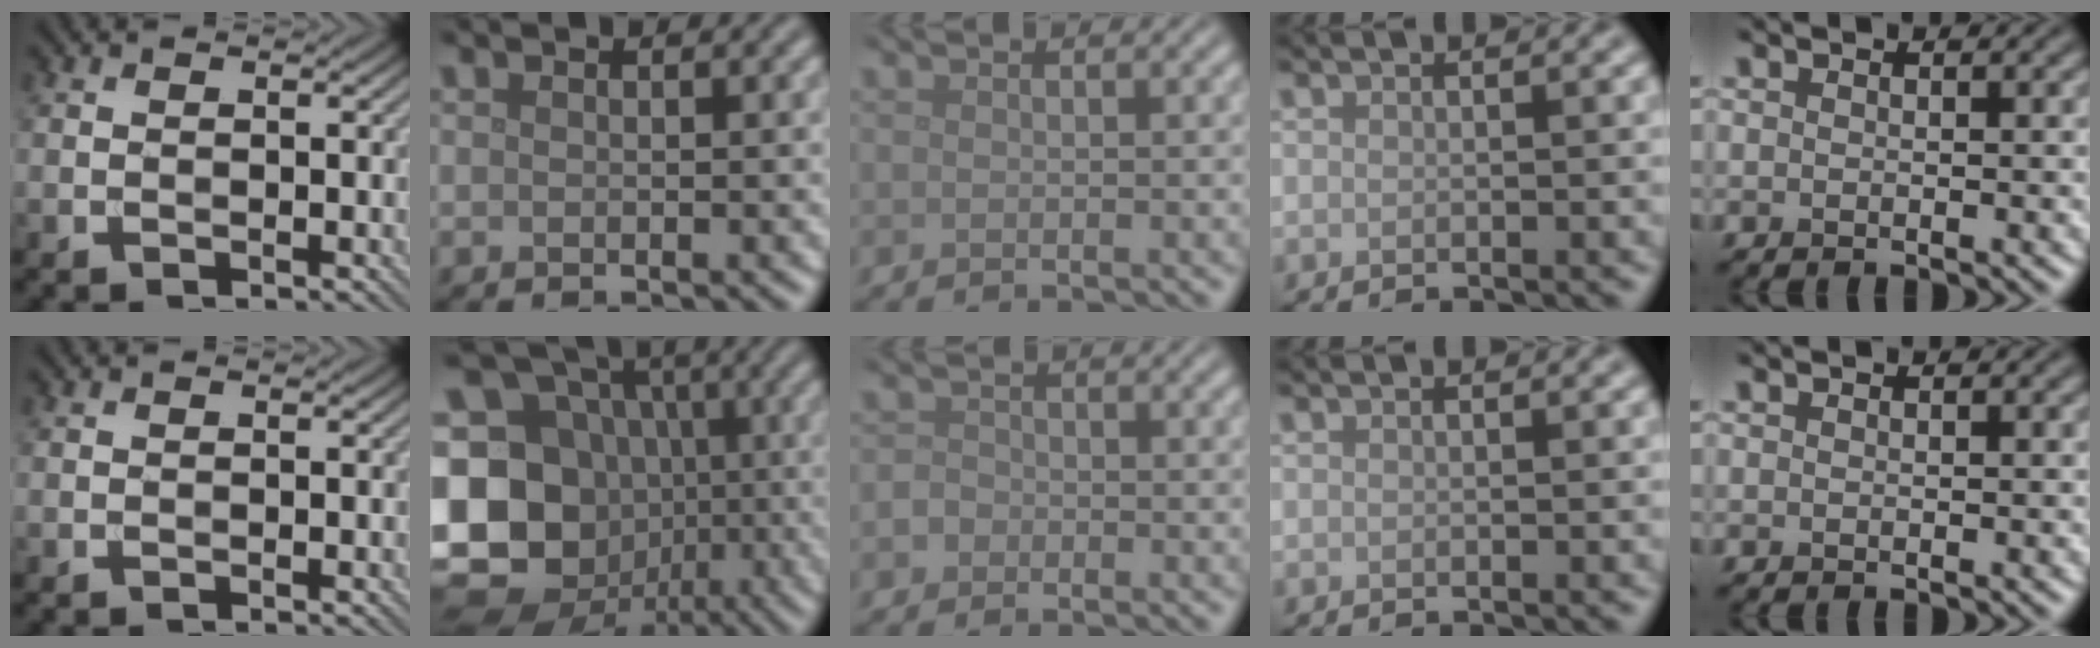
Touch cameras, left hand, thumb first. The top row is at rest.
{"index": {"total": 18.8, "force": [-2.9, 16.6, 8.3], "torque": [-0.200, 0.010, -0.084]}, "middle": {"total": 1.7, "force": [-0.7, 1.4, 0.5], "torque": [0.003, 0.003, -0.016]}}